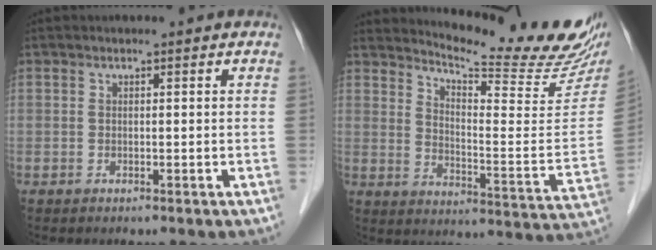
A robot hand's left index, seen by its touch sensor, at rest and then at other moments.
{"total": 20.3, "force": [19.0, 1.2, 7.2], "torque": [-0.115, -0.107, 0.236]}